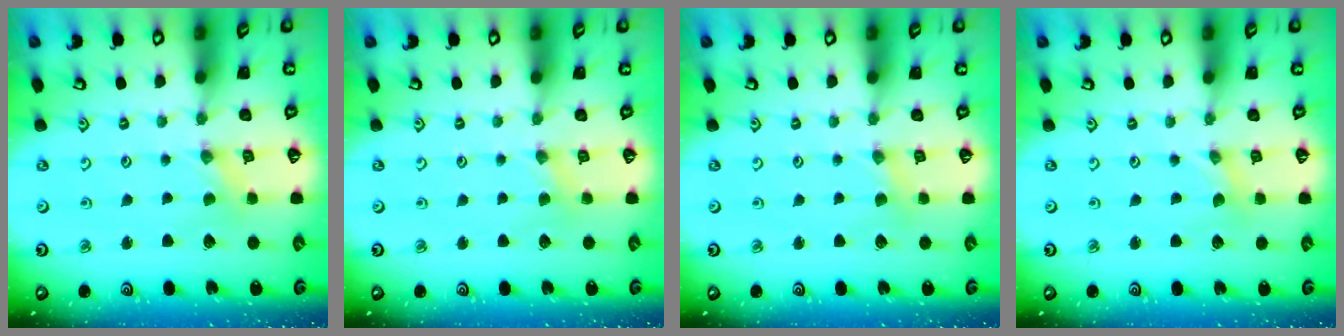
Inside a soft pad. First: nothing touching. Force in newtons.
{"total": 1.9, "press": 1.8, "slide": 0.3}
{"total": 2.8, "press": 2.8, "slide": 0.4}
{"total": 0.0}